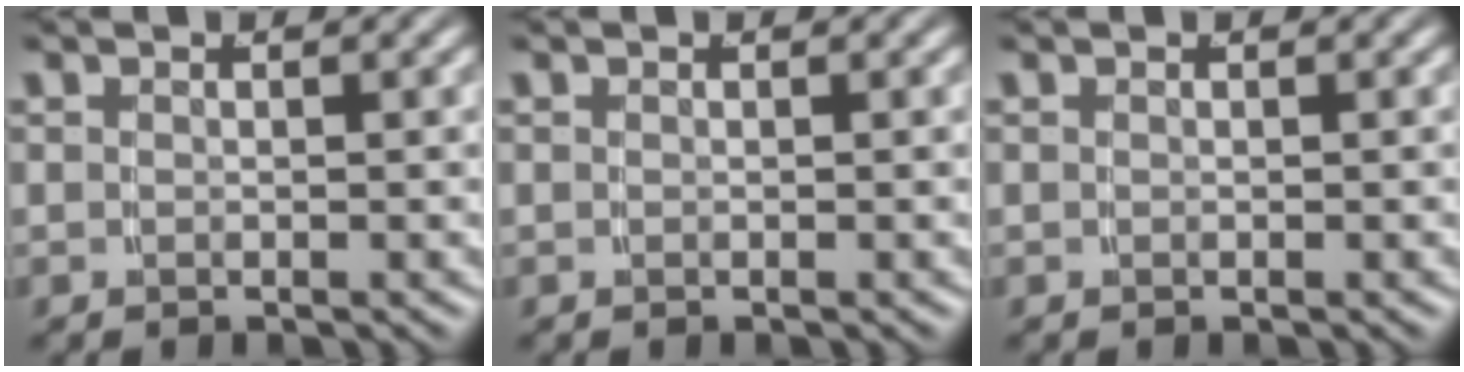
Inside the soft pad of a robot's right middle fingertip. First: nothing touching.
{"total": 0.0}
{"total": 0.0}